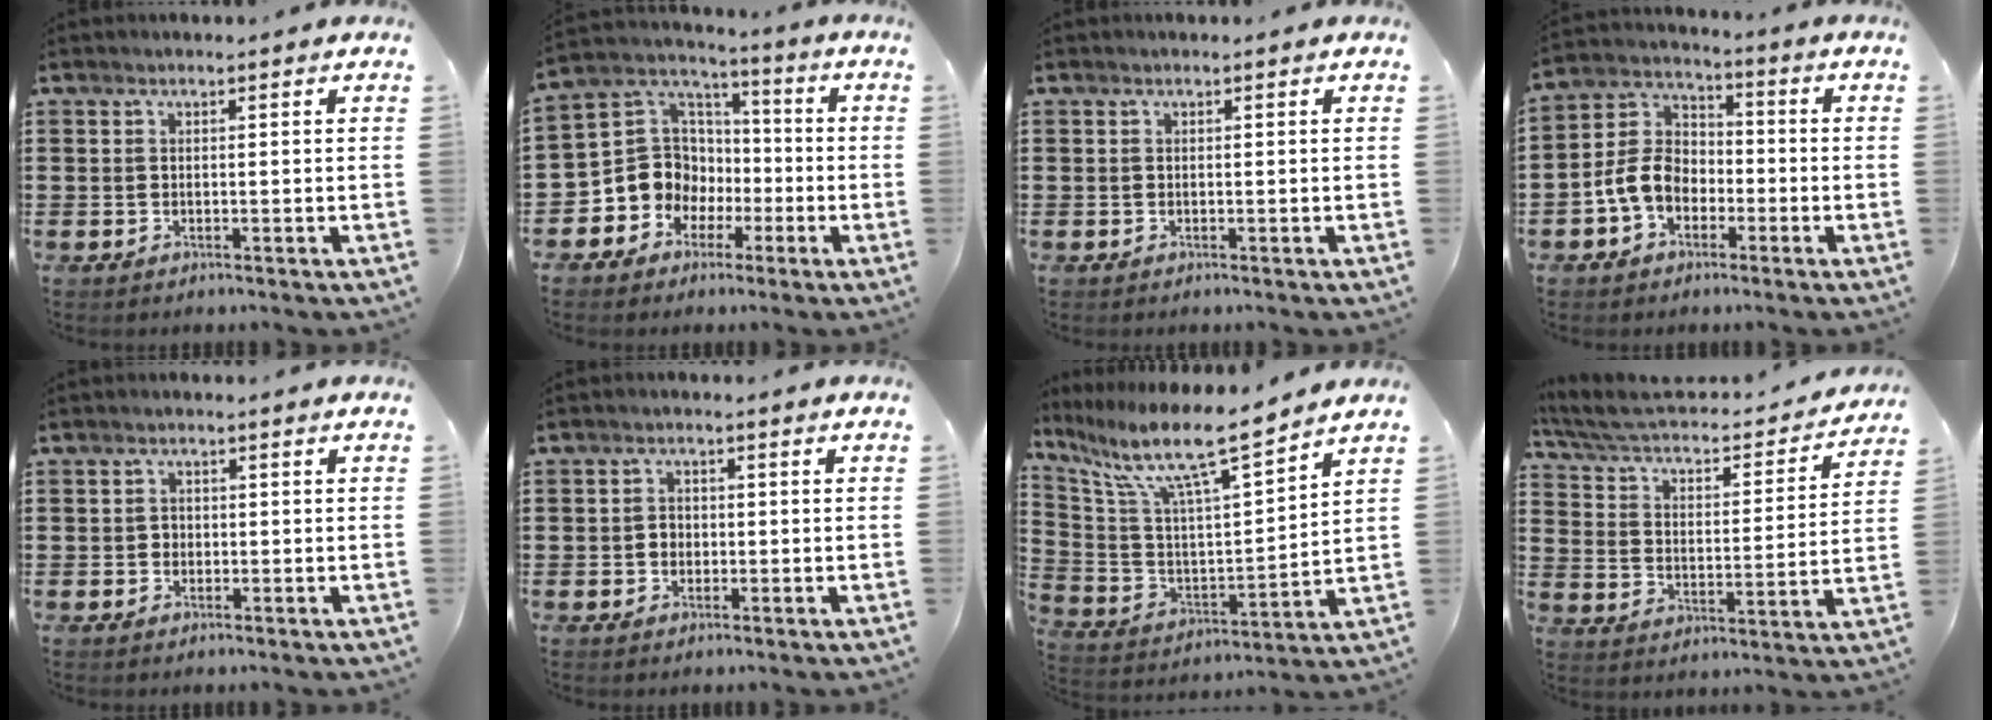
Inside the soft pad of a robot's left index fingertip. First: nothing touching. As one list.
[{"total": 10.0, "force": [-2.4, 9.4, 2.7], "torque": [-0.105, -0.001, -0.044]}, {"total": 0.0}, {"total": 7.2, "force": [-2.6, 5.4, 4.0], "torque": [-0.120, 0.004, -0.061]}, {"total": 1.1, "force": [0.0, 1.0, 0.4], "torque": [-0.011, 0.005, -0.001]}, {"total": 1.8, "force": [-0.2, 1.6, 0.8], "torque": [-0.019, 0.005, -0.007]}, {"total": 11.7, "force": [8.9, 1.3, 7.4], "torque": [-0.167, -0.057, 0.146]}, {"total": 4.6, "force": [3.8, 1.0, 2.2], "torque": [-0.062, -0.034, 0.058]}]